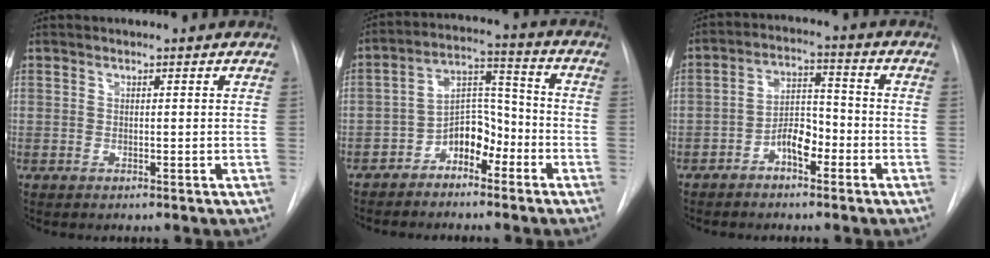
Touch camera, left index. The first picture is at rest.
{"total": 7.6, "force": [-4.5, 4.1, 4.6], "torque": [-0.083, 0.029, -0.082]}
{"total": 5.6, "force": [-3.0, 2.5, 4.0], "torque": [-0.075, 0.021, -0.055]}